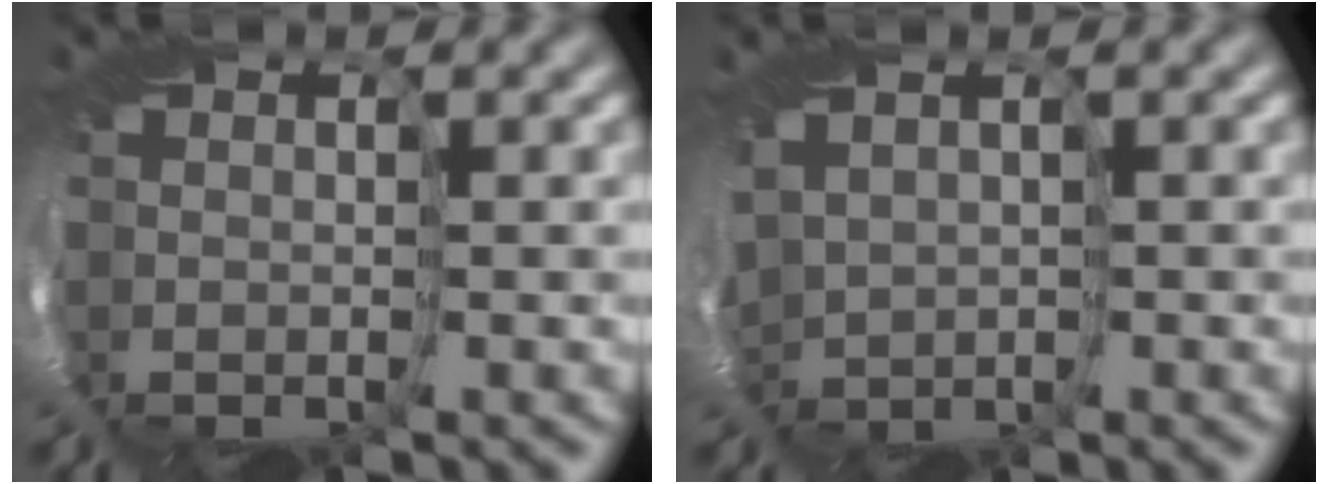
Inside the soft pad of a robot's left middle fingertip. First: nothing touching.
{"total": 0.8, "force": [0.1, 0.3, 0.7], "torque": [-0.024, -0.001, -0.021]}